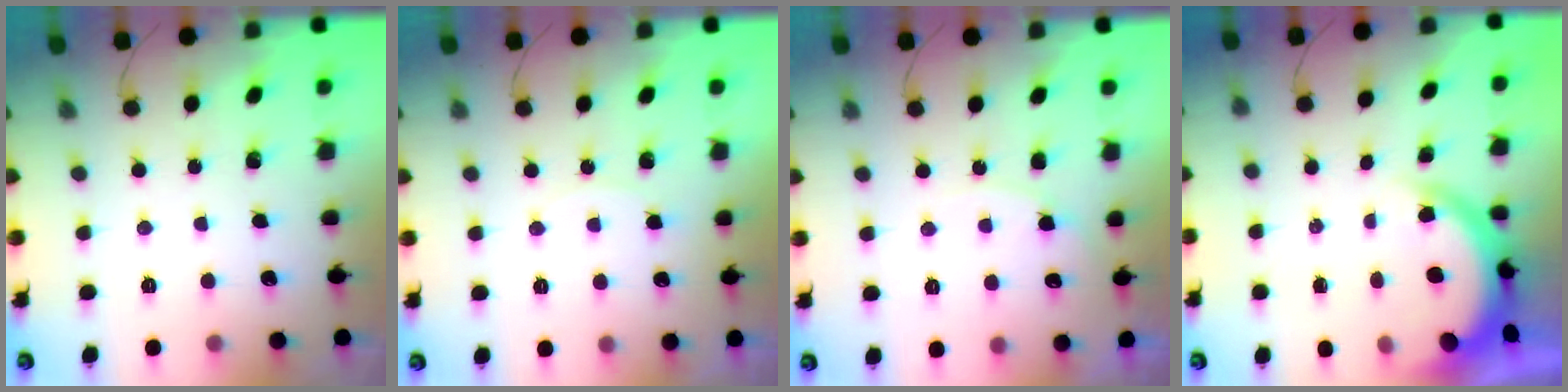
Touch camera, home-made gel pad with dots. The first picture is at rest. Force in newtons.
{"total": 3.0, "press": 3.0, "slide": 0.4}
{"total": 6.4, "press": 6.4, "slide": 0.6}
{"total": 3.9, "press": 3.9, "slide": 0.6}